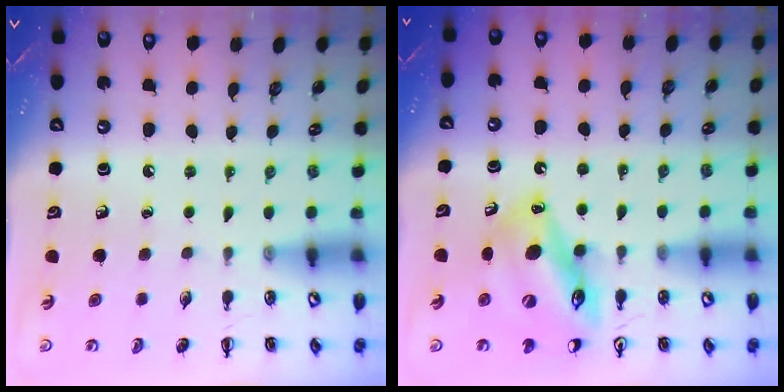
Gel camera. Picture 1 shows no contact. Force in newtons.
{"total": 14.9, "press": 14.4, "slide": 3.7}